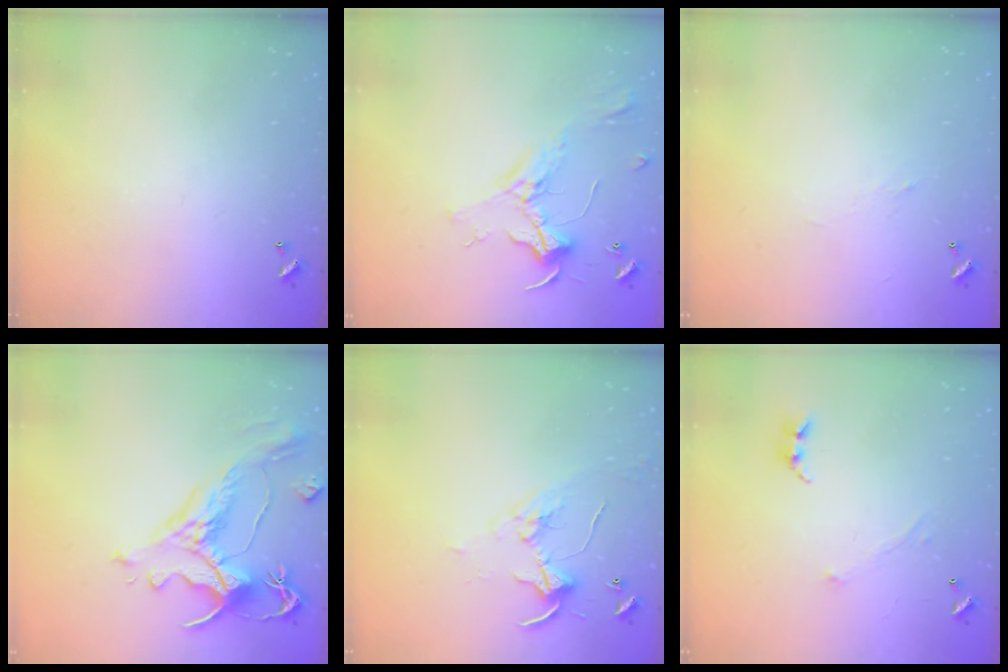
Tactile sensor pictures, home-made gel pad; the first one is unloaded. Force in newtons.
{"total": 2.5, "press": 2.3, "slide": 0.8}
{"total": 2.4, "press": 2.3, "slide": 0.7}
{"total": 1.2, "press": 0.2, "slide": 1.2}
{"total": 4.9, "press": 4.9, "slide": 0.3}
{"total": 0.7, "press": 0.4, "slide": 0.5}